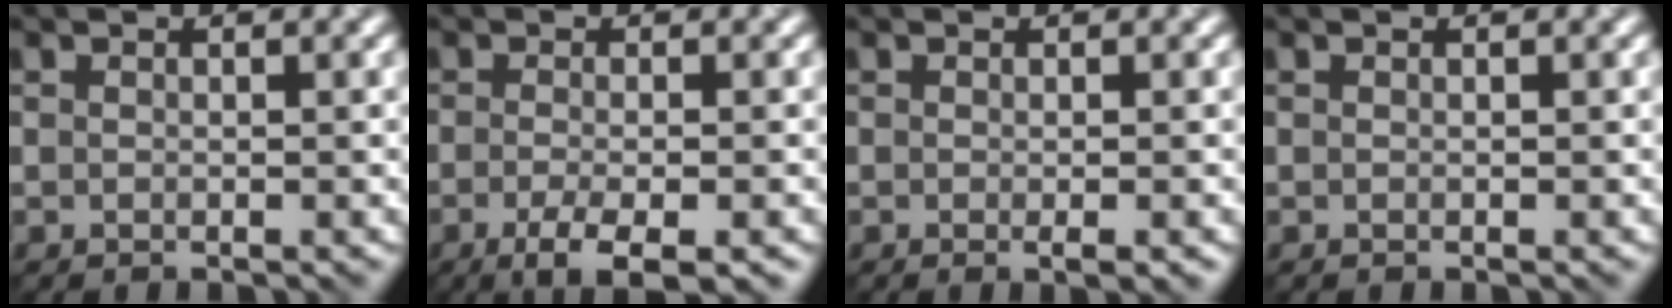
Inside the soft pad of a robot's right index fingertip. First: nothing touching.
{"total": 4.1, "force": [-2.0, 1.0, 3.4], "torque": [-0.059, -0.008, -0.038]}
{"total": 1.1, "force": [-0.3, 0.1, 1.0], "torque": [-0.015, -0.005, -0.005]}
{"total": 0.0}